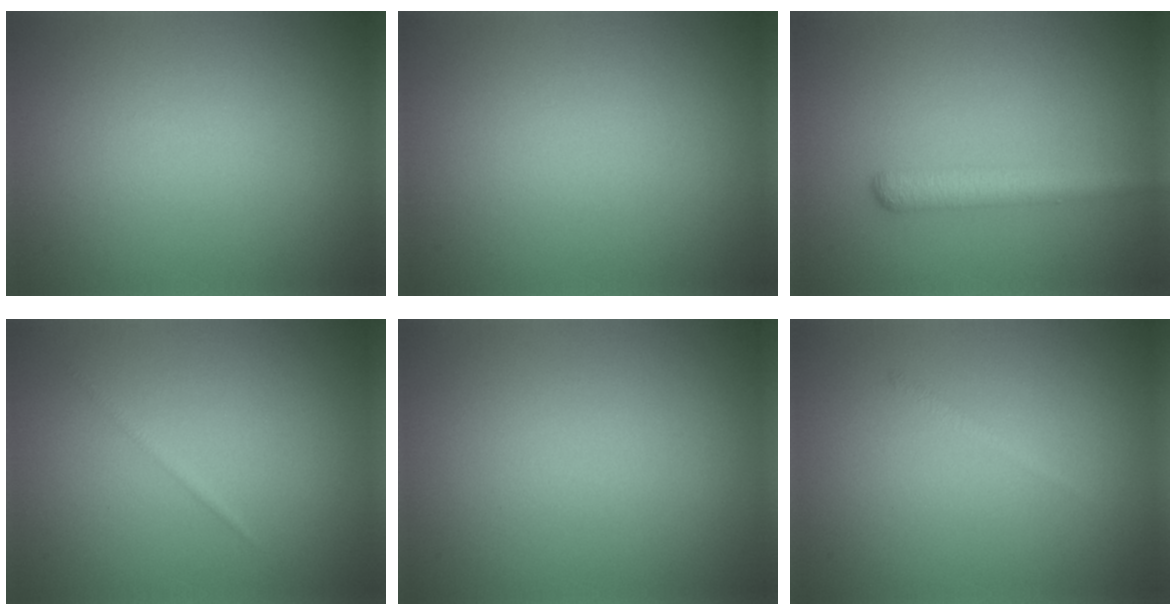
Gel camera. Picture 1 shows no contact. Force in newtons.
{"total": 0.0}
{"total": 2.9, "press": 2.9, "slide": 0.1}
{"total": 0.5, "press": 0.5, "slide": 0.0}
{"total": 0.0}
{"total": 0.6, "press": 0.6, "slide": 0.1}